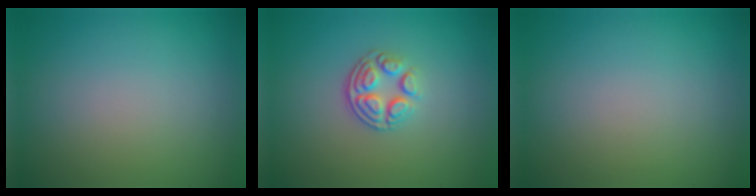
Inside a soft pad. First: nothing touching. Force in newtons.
{"total": 3.4, "press": 2.6, "slide": 2.3}
{"total": 0.0}